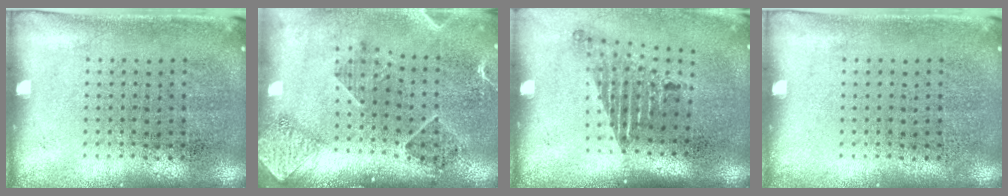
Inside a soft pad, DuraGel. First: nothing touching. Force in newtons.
{"total": 1.4, "press": 1.4, "slide": 0.1}
{"total": 1.7, "press": 1.2, "slide": 1.2}
{"total": 0.0}